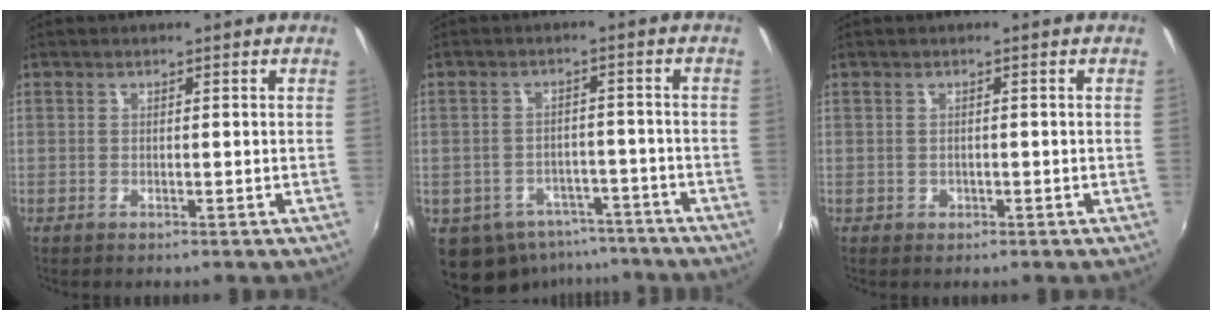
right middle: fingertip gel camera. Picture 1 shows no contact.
{"total": 11.3, "force": [-7.4, 7.7, 3.7], "torque": [-0.094, 0.003, -0.086]}
{"total": 1.0, "force": [-0.4, 0.9, 0.2], "torque": [-0.002, -0.003, -0.004]}